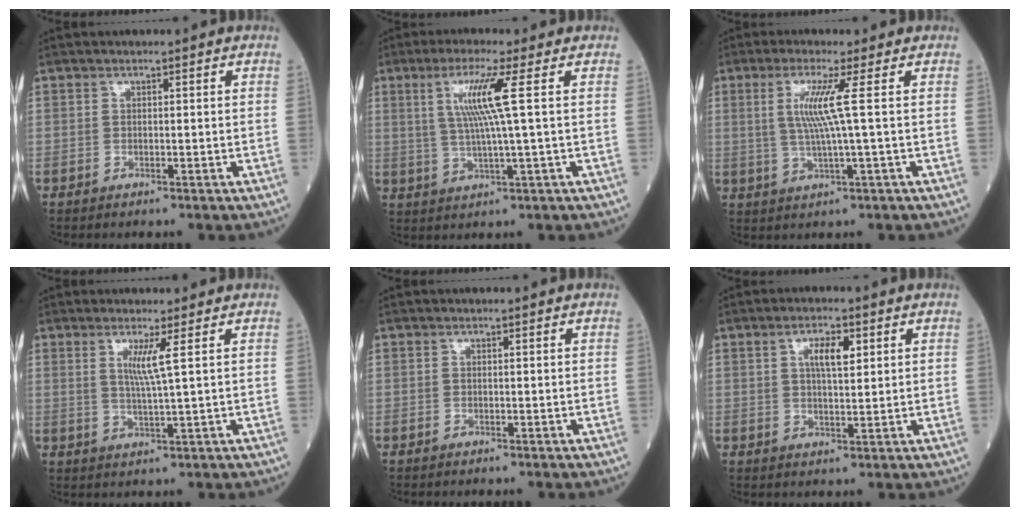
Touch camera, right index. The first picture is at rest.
{"total": 7.3, "force": [1.9, -1.3, 7.0], "torque": [-0.140, 0.001, 0.043]}
{"total": 5.8, "force": [1.2, -1.3, 5.6], "torque": [-0.117, -0.002, 0.026]}
{"total": 3.8, "force": [1.4, -1.0, 3.4], "torque": [-0.070, -0.008, 0.027]}
{"total": 0.0}
{"total": 4.5, "force": [1.7, 1.4, 3.9], "torque": [-0.070, 0.004, 0.028]}